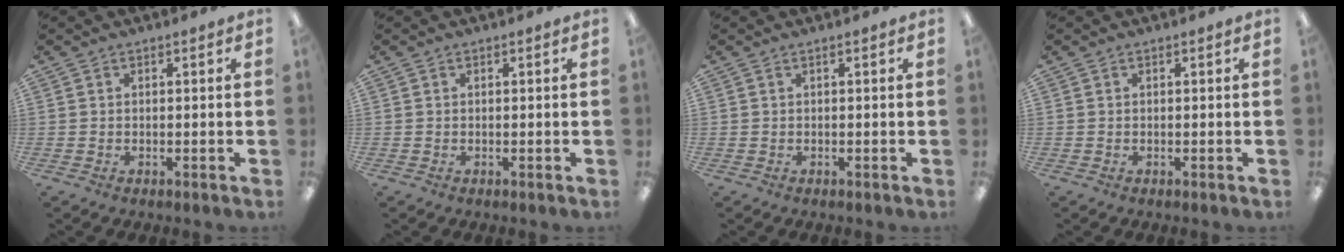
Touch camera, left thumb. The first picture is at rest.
{"total": 0.0}
{"total": 0.0}
{"total": 0.0}